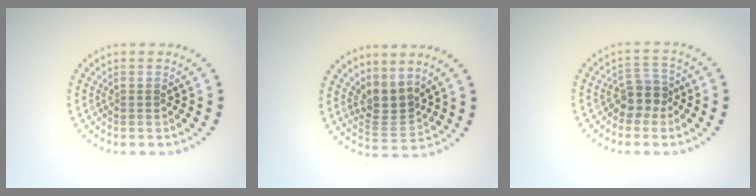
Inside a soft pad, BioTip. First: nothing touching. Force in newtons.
{"total": 2.8, "press": 2.1, "slide": 1.9}
{"total": 2.7, "press": 2.2, "slide": 1.5}